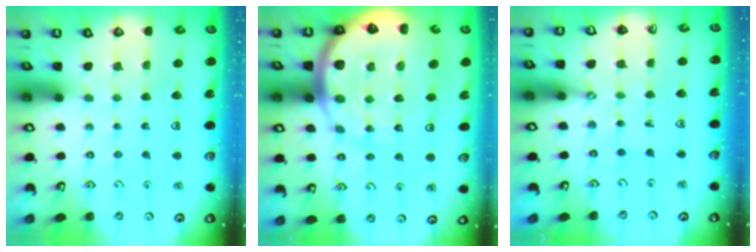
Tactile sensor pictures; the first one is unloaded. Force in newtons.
{"total": 17.4, "press": 17.3, "slide": 2.0}
{"total": 0.6, "press": 0.6, "slide": 0.1}